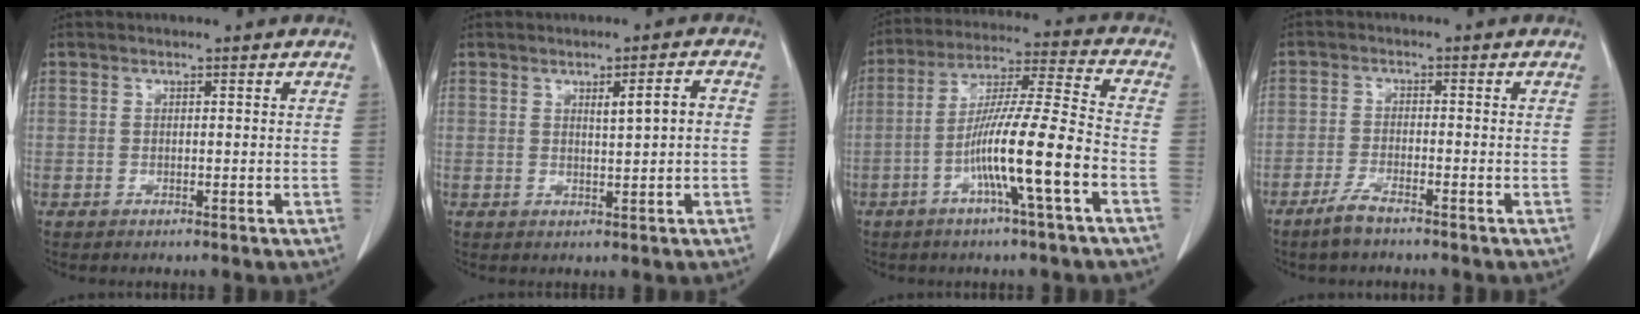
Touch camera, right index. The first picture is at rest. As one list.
[{"total": 3.2, "force": [0.4, 0.3, 3.1], "torque": [-0.051, 0.004, 0.010]}, {"total": 13.0, "force": [-4.7, -0.7, 12.1], "torque": [-0.221, 0.004, -0.086]}, {"total": 3.5, "force": [-2.8, 0.5, 2.1], "torque": [-0.050, -0.005, -0.052]}]